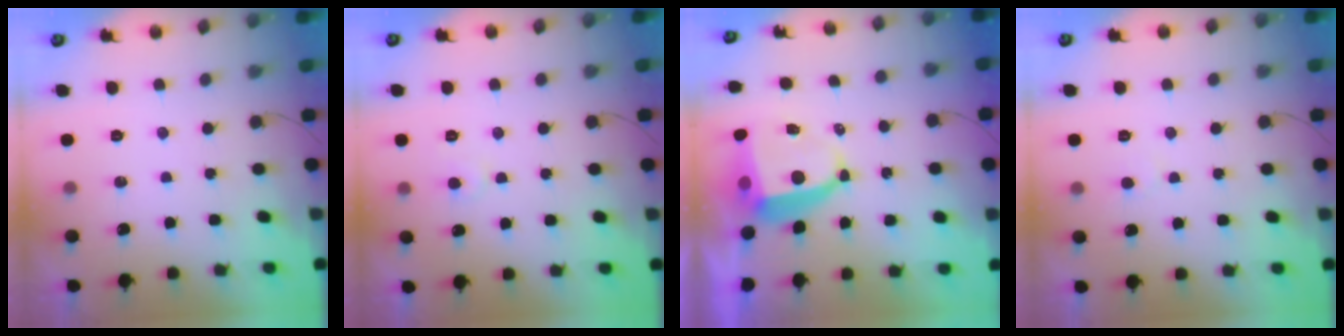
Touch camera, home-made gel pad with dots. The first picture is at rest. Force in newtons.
{"total": 4.1, "press": 4.1, "slide": 0.4}
{"total": 7.7, "press": 7.6, "slide": 1.1}
{"total": 3.9, "press": 3.9, "slide": 0.3}